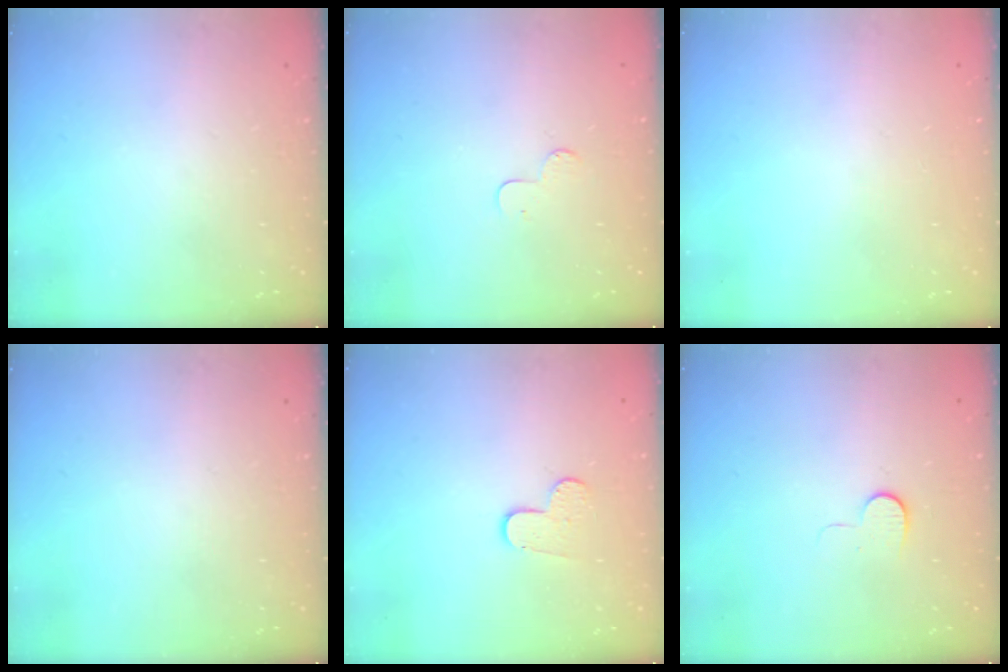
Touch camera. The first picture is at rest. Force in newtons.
{"total": 3.7, "press": 3.7, "slide": 0.2}
{"total": 0.7, "press": 0.7, "slide": 0.1}
{"total": 0.0}
{"total": 5.7, "press": 5.7, "slide": 0.5}
{"total": 4.9, "press": 4.9, "slide": 0.4}